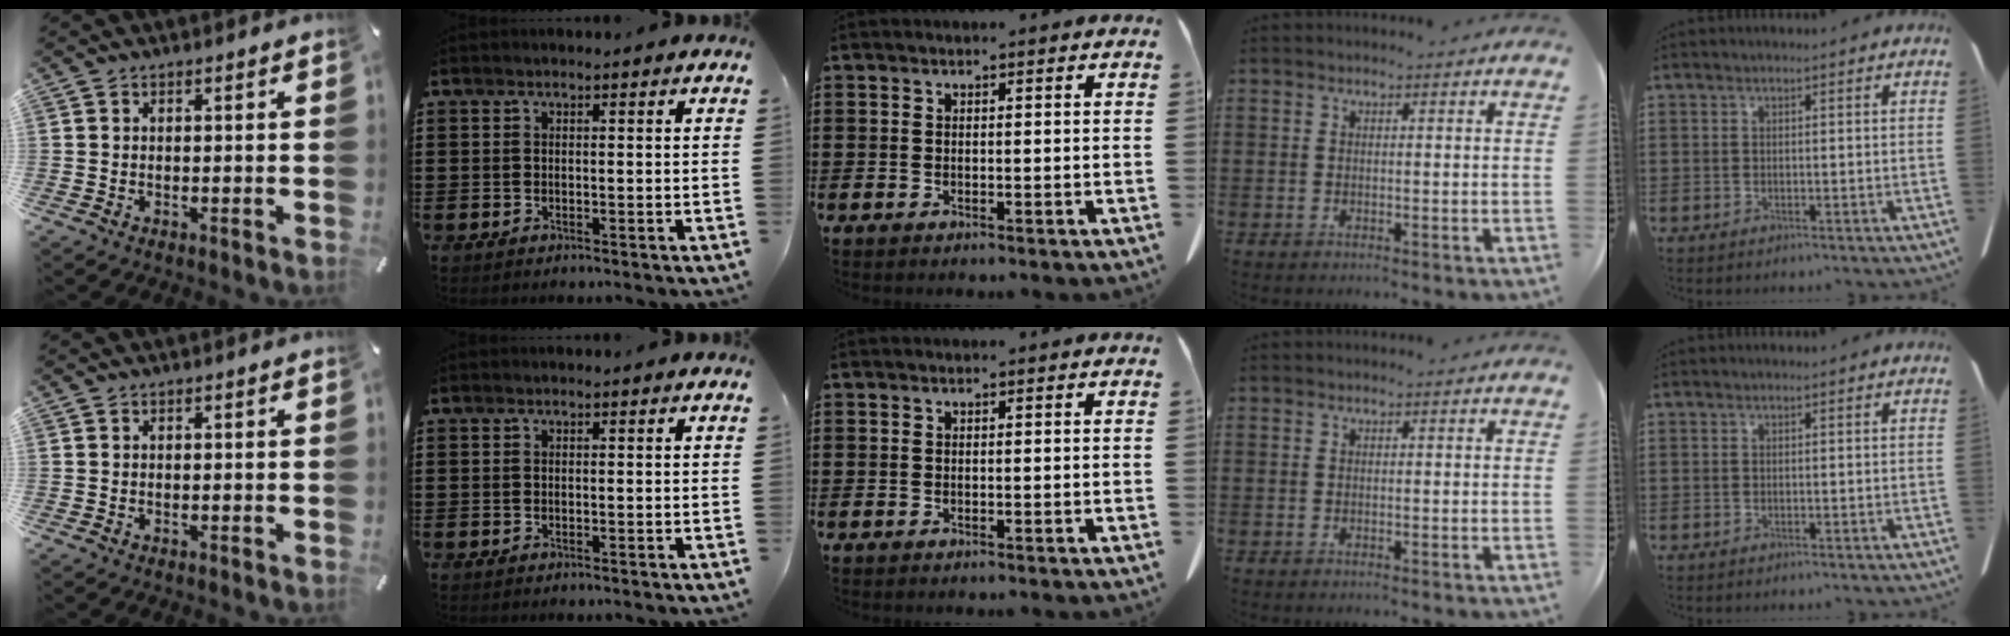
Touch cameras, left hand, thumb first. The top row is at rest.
{}